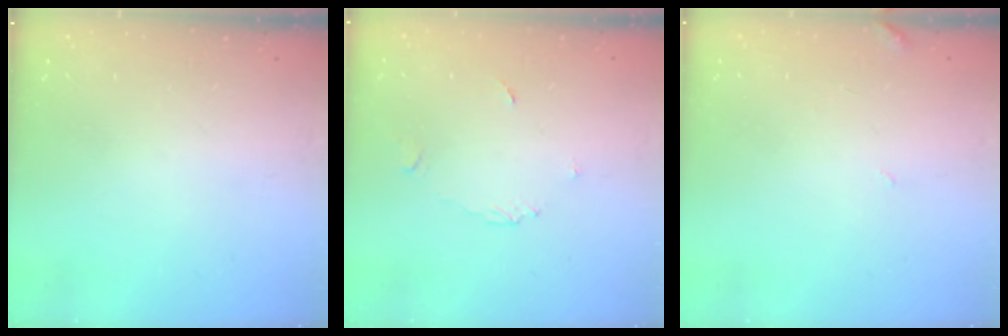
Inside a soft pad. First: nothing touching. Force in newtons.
{"total": 3.6, "press": 3.6, "slide": 0.4}
{"total": 3.1, "press": 3.1, "slide": 0.3}